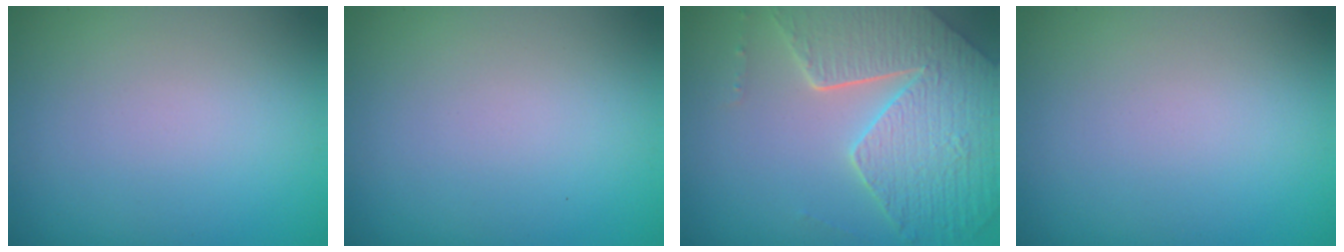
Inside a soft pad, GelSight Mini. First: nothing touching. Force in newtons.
{"total": 0.0}
{"total": 7.3, "press": 5.5, "slide": 4.7}
{"total": 0.0}